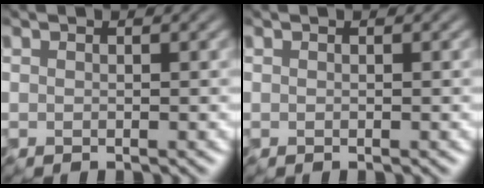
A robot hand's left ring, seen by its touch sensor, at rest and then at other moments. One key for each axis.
{"total": 0.0}